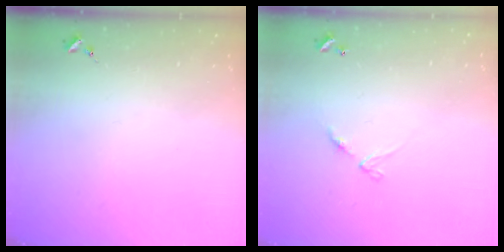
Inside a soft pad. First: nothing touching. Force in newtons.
{"total": 6.2, "press": 6.2, "slide": 0.7}